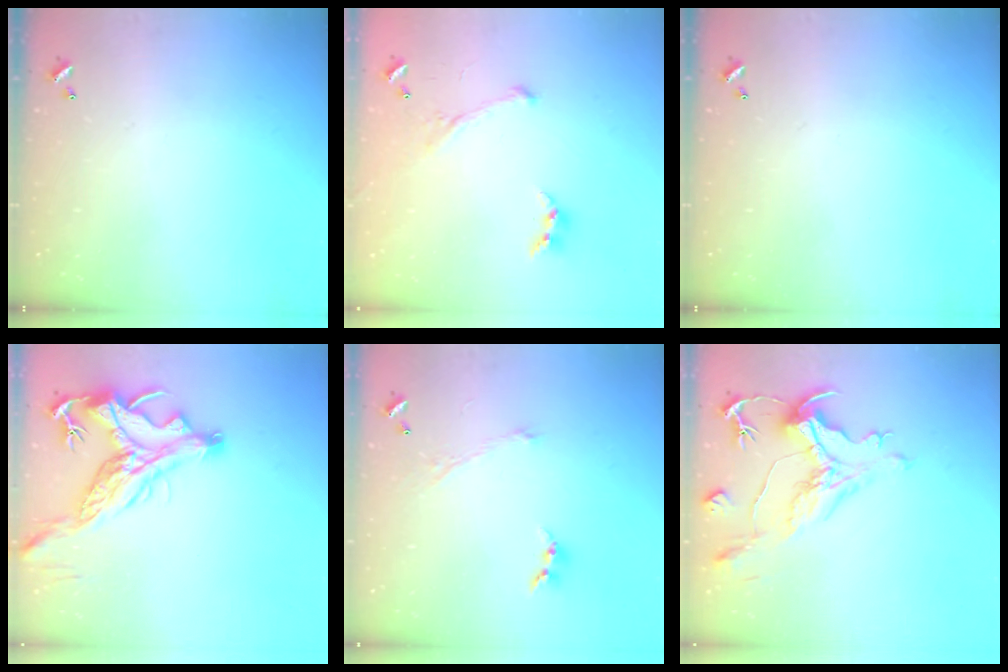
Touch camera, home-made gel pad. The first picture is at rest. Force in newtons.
{"total": 2.8, "press": 2.6, "slide": 1.0}
{"total": 0.0}
{"total": 4.7, "press": 4.5, "slide": 1.2}
{"total": 1.1, "press": 1.0, "slide": 0.6}
{"total": 1.9, "press": 0.8, "slide": 1.8}